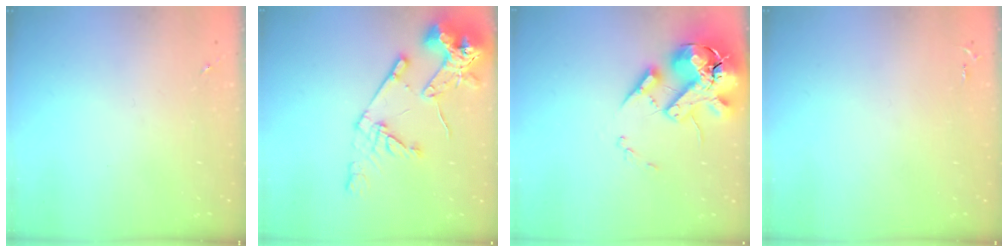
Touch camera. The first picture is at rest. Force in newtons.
{"total": 16.7, "press": 16.5, "slide": 2.1}
{"total": 20.7, "press": 20.4, "slide": 3.5}
{"total": 2.6, "press": 2.6, "slide": 0.3}